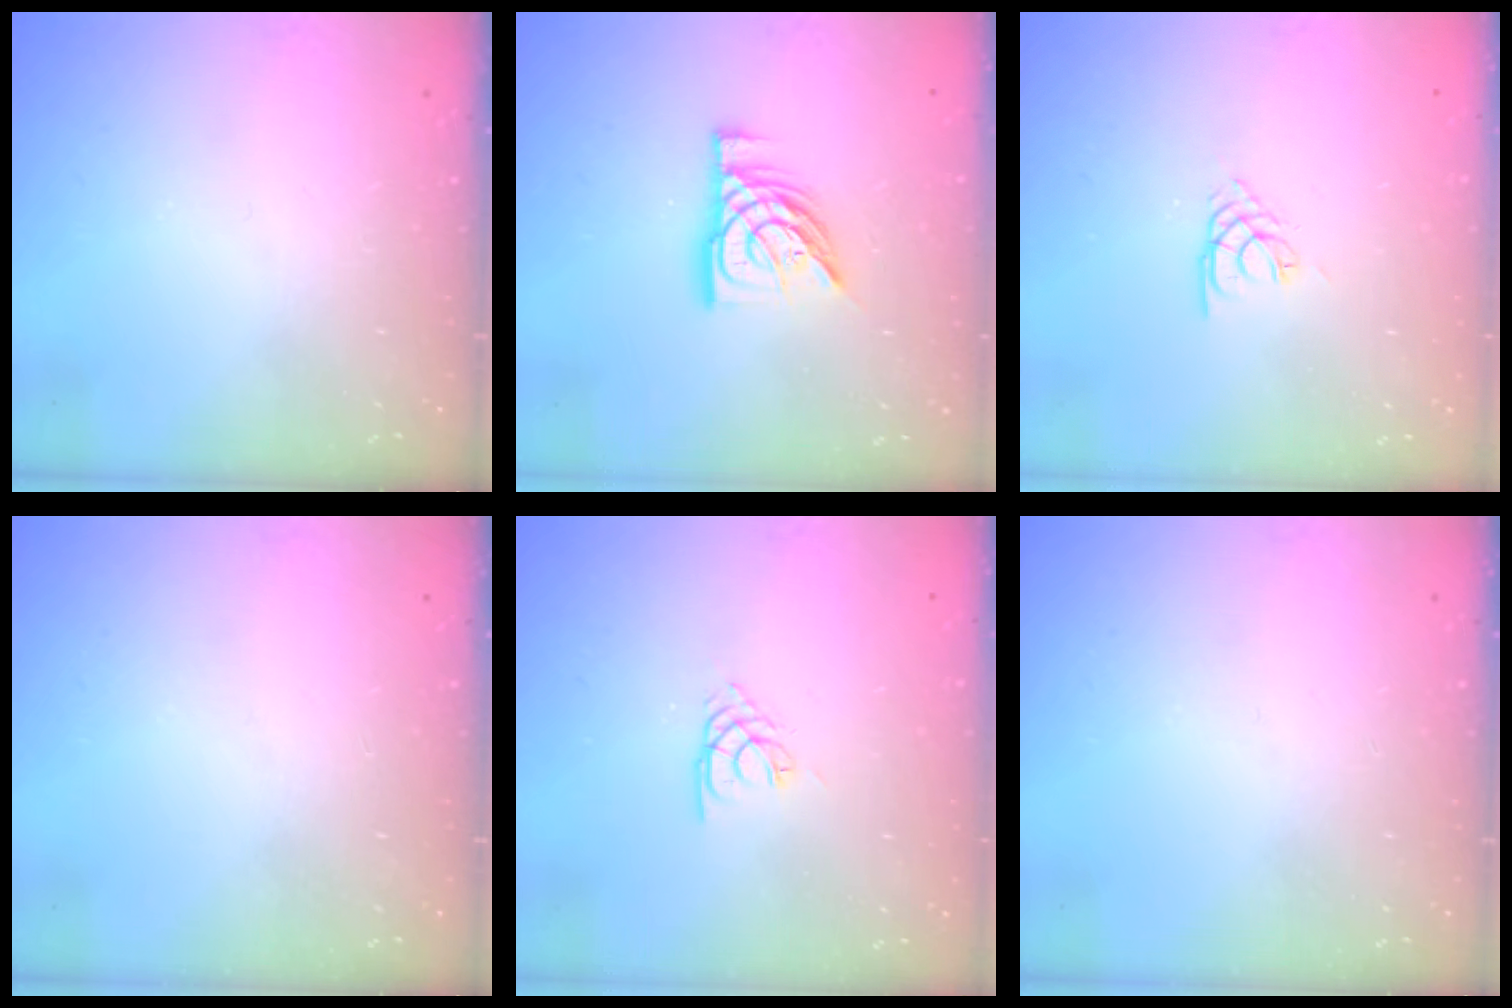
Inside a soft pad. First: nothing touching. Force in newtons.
{"total": 12.8, "press": 12.7, "slide": 1.5}
{"total": 1.7, "press": 1.7, "slide": 0.4}
{"total": 0.0}
{"total": 1.7, "press": 1.7, "slide": 0.4}
{"total": 0.0}